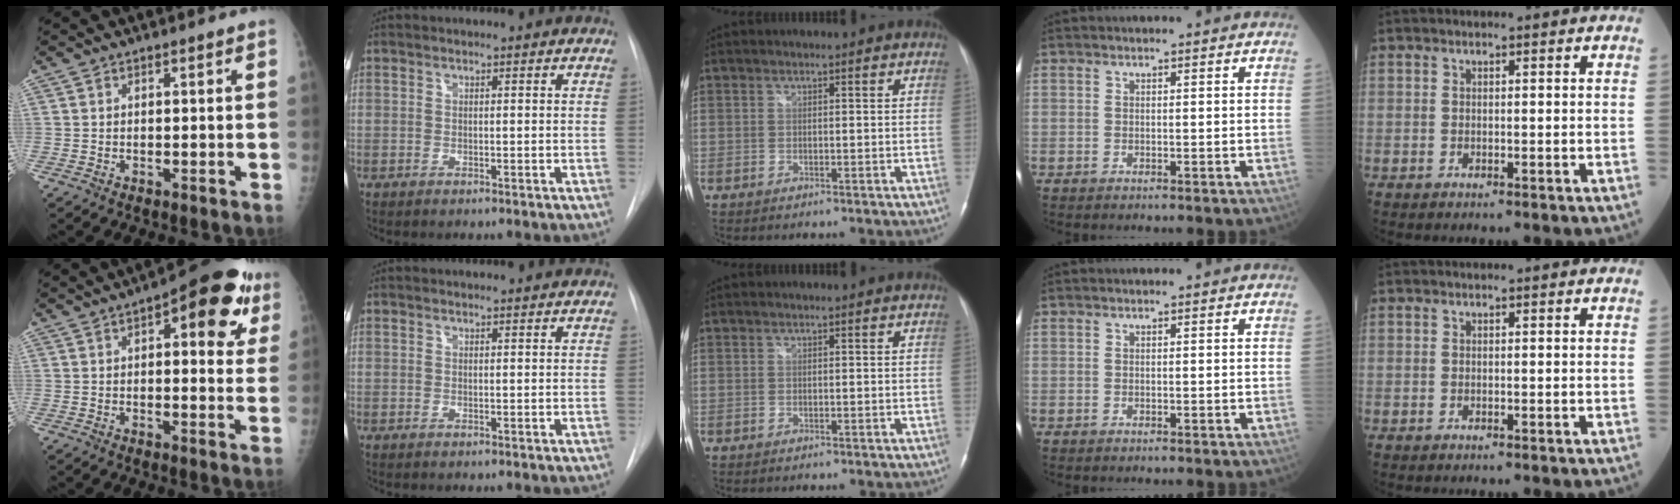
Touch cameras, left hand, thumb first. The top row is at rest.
{"thumb": {"total": 15.0, "force": [6.2, 6.2, 12.2], "torque": [-0.116, -0.004, 0.068]}, "index": {"total": 1.3, "force": [1.3, 0.2, 0.1], "torque": [-0.008, 0.006, 0.014]}}